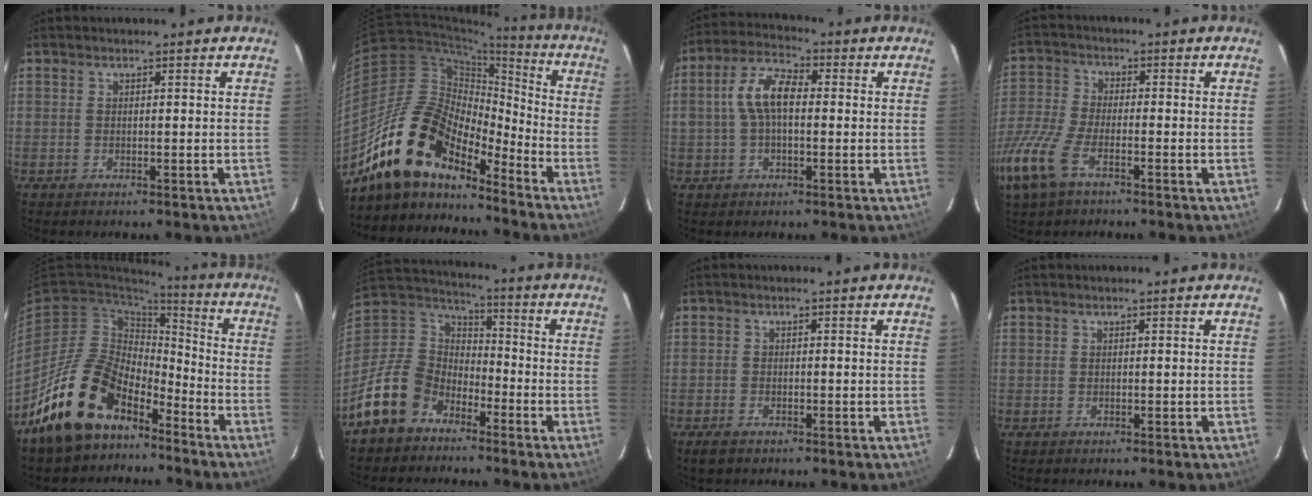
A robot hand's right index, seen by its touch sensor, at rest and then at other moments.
{"total": 17.4, "force": [-14.0, 6.5, 8.1], "torque": [-0.147, 0.004, -0.263]}
{"total": 8.2, "force": [0.3, 4.3, 7.0], "torque": [-0.142, 0.021, 0.004]}
{"total": 14.2, "force": [-8.0, 6.2, 9.9], "torque": [-0.240, -0.027, -0.170]}
{"total": 17.4, "force": [-12.4, 8.7, 8.4], "torque": [-0.160, 0.020, -0.209]}
{"total": 14.1, "force": [-9.3, 9.0, 5.5], "torque": [-0.146, 0.020, -0.168]}
{"total": 2.3, "force": [-1.8, 1.0, 1.1], "torque": [-0.030, -0.003, -0.034]}
{"total": 0.0}